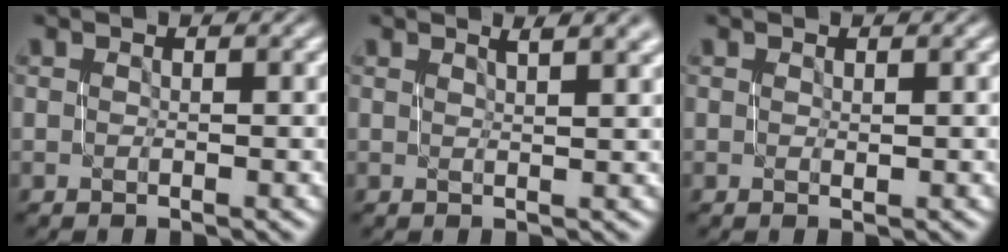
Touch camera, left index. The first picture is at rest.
{"total": 3.0, "force": [1.7, 0.9, 2.3], "torque": [-0.015, 0.008, 0.013]}
{"total": 0.0}